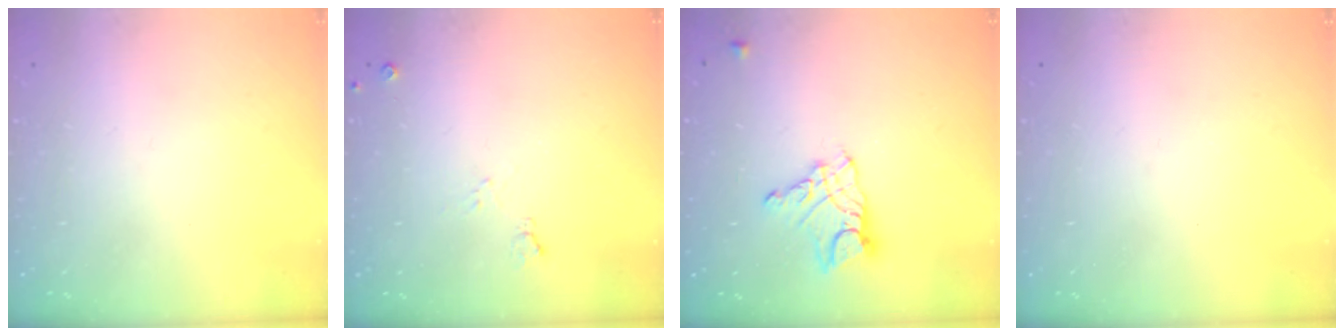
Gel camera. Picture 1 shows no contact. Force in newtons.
{"total": 5.0, "press": 5.0, "slide": 0.7}
{"total": 10.1, "press": 10.0, "slide": 0.8}
{"total": 0.0}